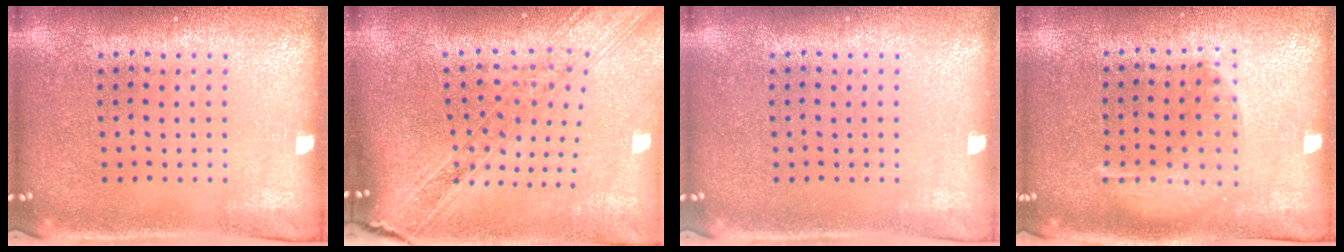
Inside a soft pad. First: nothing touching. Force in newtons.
{"total": 1.9, "press": 1.7, "slide": 0.9}
{"total": 0.0}
{"total": 1.3, "press": 1.2, "slide": 0.4}